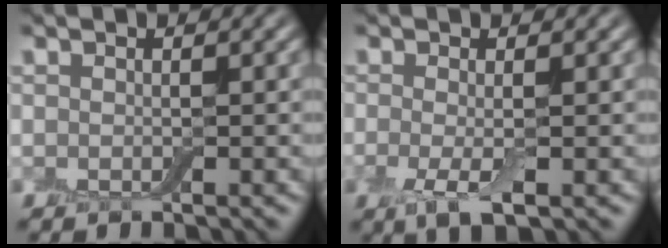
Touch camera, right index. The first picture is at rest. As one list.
[{"total": 2.7, "force": [-0.5, 0.8, 2.6], "torque": [-0.053, -0.011, -0.012]}]